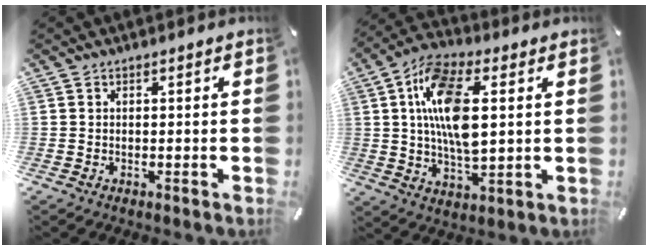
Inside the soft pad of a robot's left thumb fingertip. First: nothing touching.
{"total": 14.9, "force": [3.1, 7.0, 12.8], "torque": [-0.256, -0.001, 0.050]}